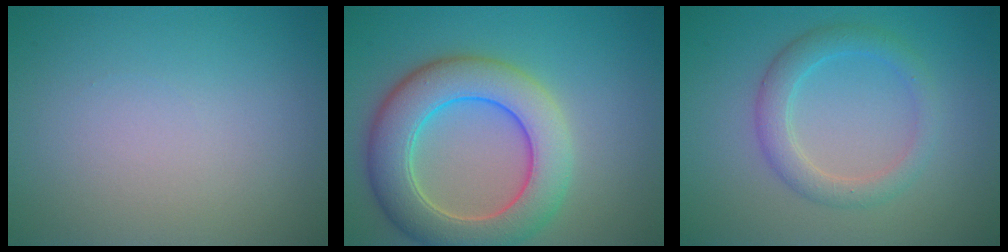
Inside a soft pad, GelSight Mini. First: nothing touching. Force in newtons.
{"total": 8.3, "press": 8.3, "slide": 0.5}
{"total": 3.0, "press": 3.0, "slide": 0.2}